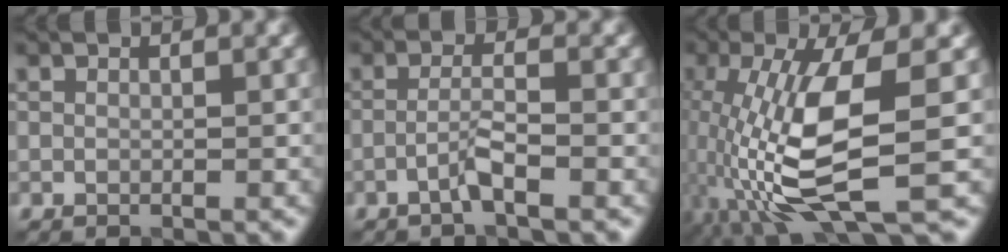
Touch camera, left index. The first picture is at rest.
{"total": 2.2, "force": [-1.2, 0.1, 1.8], "torque": [-0.037, 0.010, -0.029]}
{"total": 10.4, "force": [-2.3, 2.8, 9.7], "torque": [-0.202, -0.005, -0.043]}